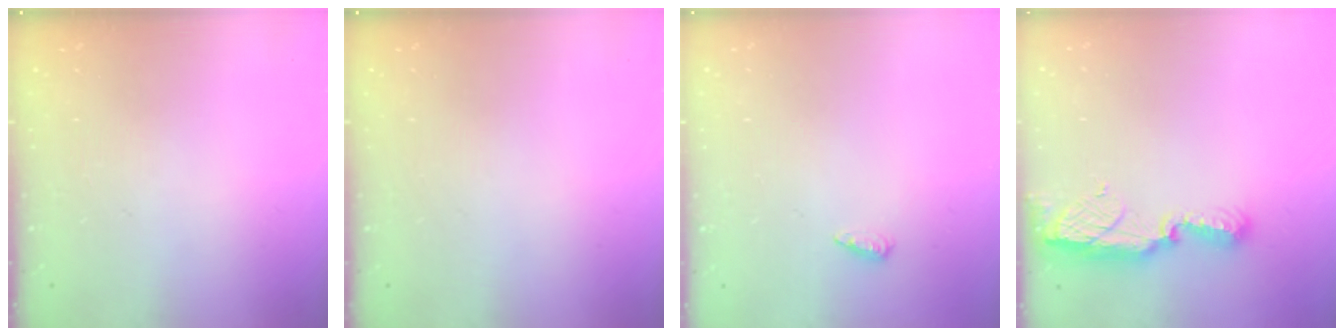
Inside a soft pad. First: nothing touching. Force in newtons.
{"total": 0.0}
{"total": 3.4, "press": 3.3, "slide": 0.5}
{"total": 9.0, "press": 9.0, "slide": 0.8}